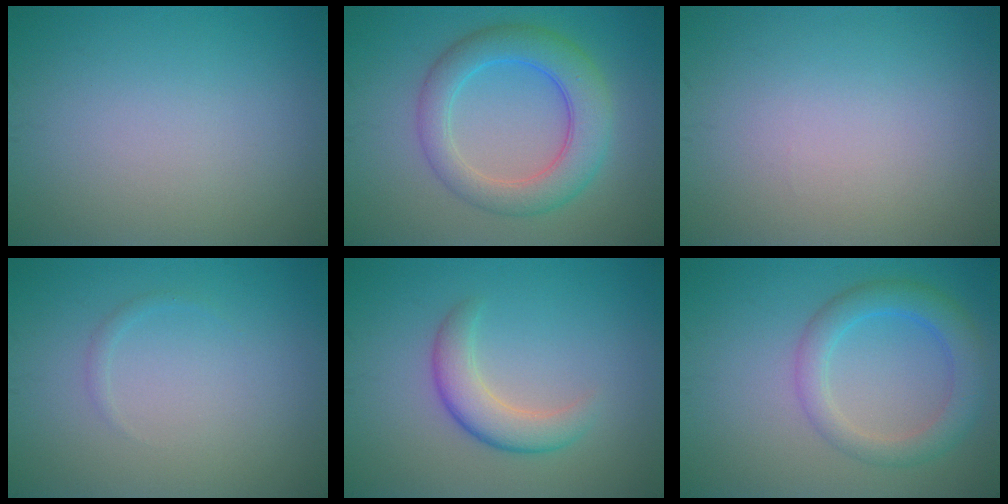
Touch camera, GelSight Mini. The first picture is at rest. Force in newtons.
{"total": 5.9, "press": 5.9, "slide": 0.2}
{"total": 0.0}
{"total": 0.6, "press": 0.6, "slide": 0.1}
{"total": 3.6, "press": 3.6, "slide": 0.2}
{"total": 4.1, "press": 4.1, "slide": 0.1}